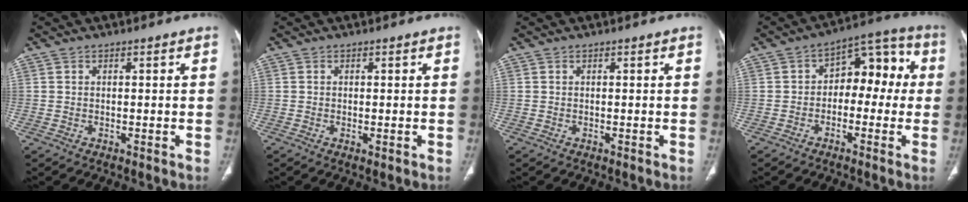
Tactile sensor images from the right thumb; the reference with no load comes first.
{"total": 0.8, "force": [-0.2, 0.2, 0.8], "torque": [-0.018, -0.005, -0.004]}
{"total": 0.0}
{"total": 11.1, "force": [0.0, 7.1, 8.5], "torque": [-0.062, 0.048, -0.016]}